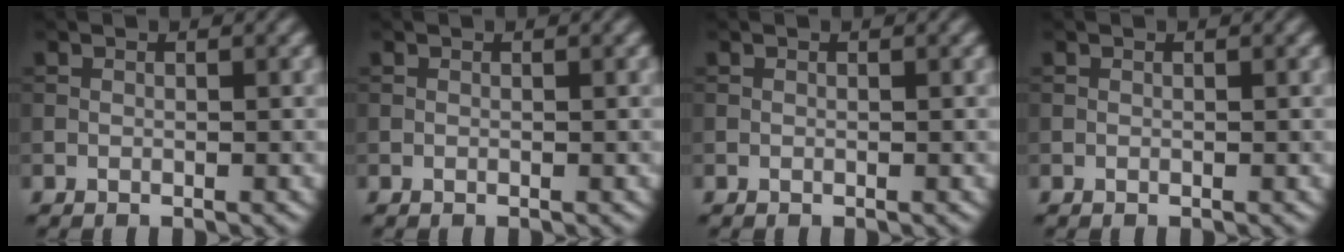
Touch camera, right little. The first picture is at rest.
{"total": 0.0}
{"total": 0.0}
{"total": 0.0}